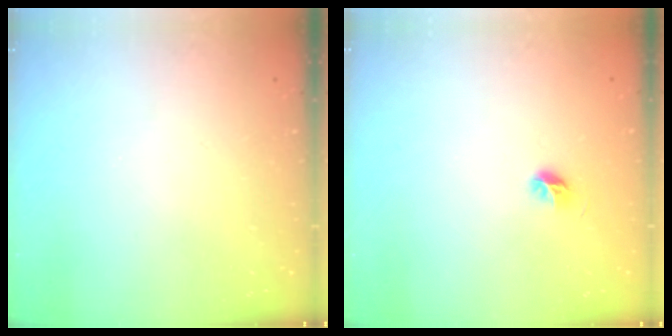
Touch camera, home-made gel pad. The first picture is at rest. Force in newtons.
{"total": 5.3, "press": 5.2, "slide": 1.0}